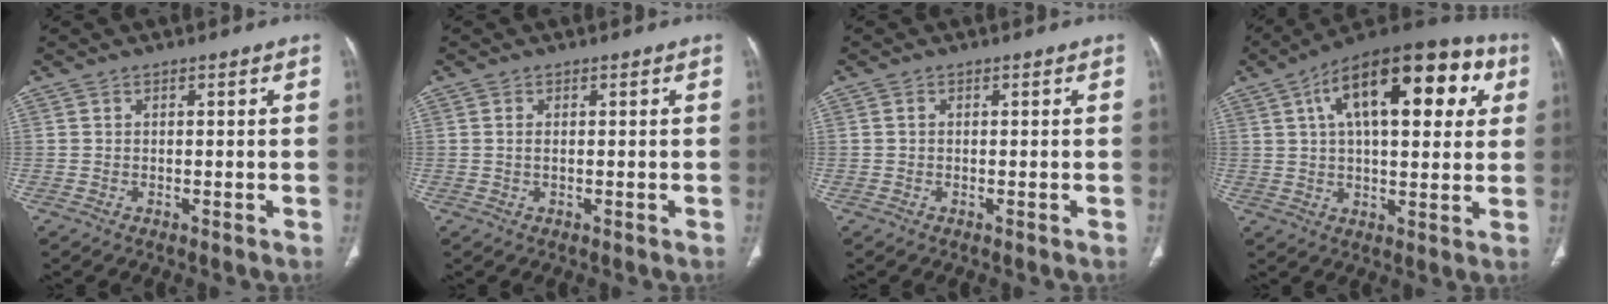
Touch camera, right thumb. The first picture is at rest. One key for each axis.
{"total": 1.0, "fx": 0.1, "fy": 0.4, "fz": 0.9, "tx": -0.023, "ty": 0.000, "tz": 0.003}
{"total": 0.5, "fx": 0.0, "fy": 0.4, "fz": 0.3, "tx": -0.006, "ty": 0.001, "tz": -0.001}
{"total": 23.9, "fx": 8.0, "fy": 10.7, "fz": 19.9, "tx": -0.275, "ty": 0.022, "tz": 0.113}